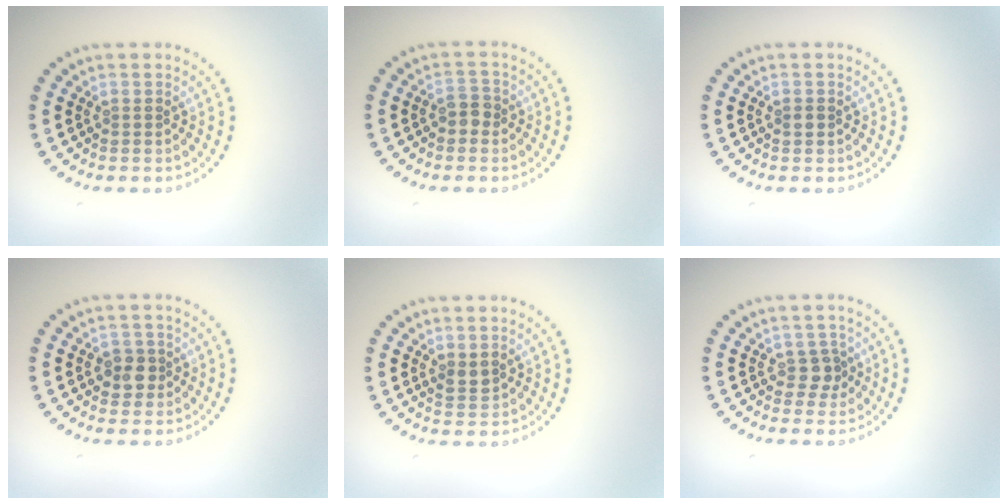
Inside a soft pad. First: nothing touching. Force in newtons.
{"total": 1.6, "press": 1.5, "slide": 0.5}
{"total": 0.8, "press": 0.8, "slide": 0.1}
{"total": 2.0, "press": 1.9, "slide": 0.7}
{"total": 1.1, "press": 1.1, "slide": 0.4}
{"total": 1.7, "press": 1.4, "slide": 1.0}